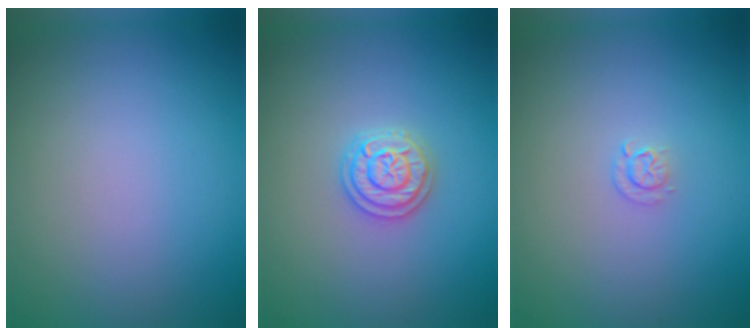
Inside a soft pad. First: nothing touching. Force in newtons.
{"total": 2.3, "press": 2.3, "slide": 0.5}
{"total": 0.9, "press": 0.6, "slide": 0.6}